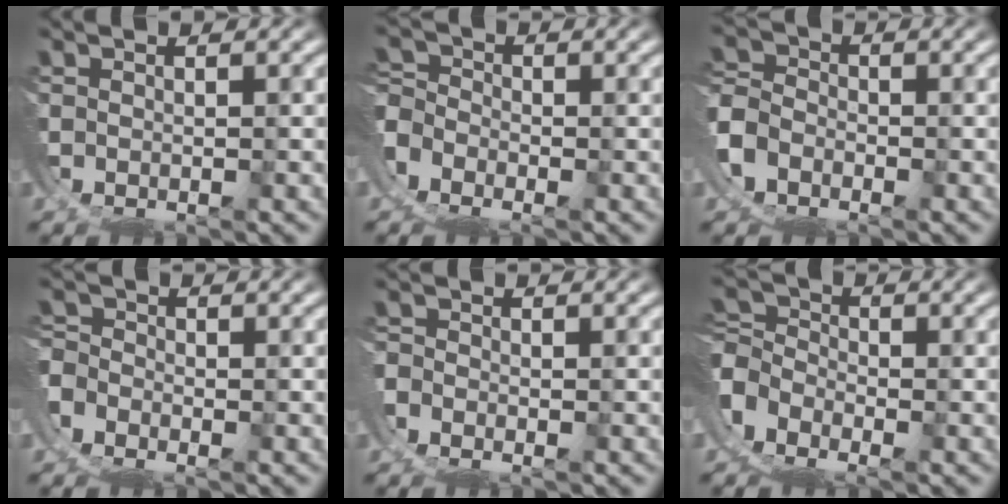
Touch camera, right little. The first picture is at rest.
{"total": 4.5, "force": [-2.0, 3.9, 0.9], "torque": [-0.037, -0.013, -0.042]}
{"total": 4.1, "force": [-1.5, 3.7, 0.7], "torque": [-0.045, -0.008, -0.034]}
{"total": 2.7, "force": [-1.5, 2.2, 0.2], "torque": [-0.012, -0.003, -0.037]}
{"total": 1.2, "force": [-1.0, 0.7, 0.1], "torque": [-0.005, -0.005, -0.023]}
{"total": 7.6, "force": [-2.4, 6.7, 2.5], "torque": [-0.084, -0.029, -0.045]}